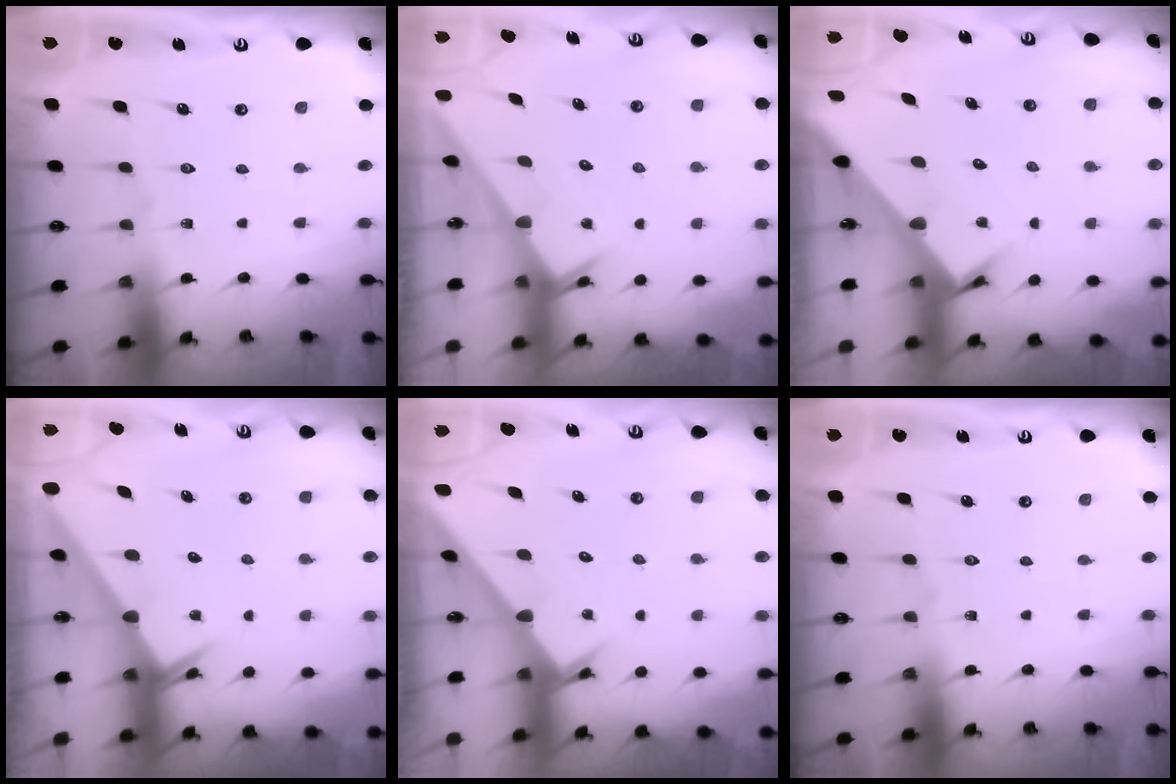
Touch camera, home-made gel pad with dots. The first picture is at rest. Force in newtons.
{"total": 2.4, "press": 2.4, "slide": 0.2}
{"total": 3.0, "press": 3.0, "slide": 0.1}
{"total": 2.6, "press": 2.6, "slide": 0.1}
{"total": 2.9, "press": 2.9, "slide": 0.1}
{"total": 0.0}